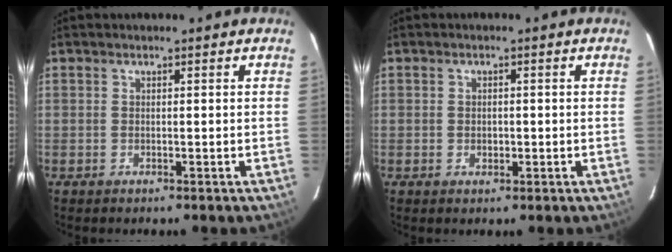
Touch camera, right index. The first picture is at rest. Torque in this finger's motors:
{"motor_torque": [0.04, 0.10, -0.03, -0.06]}